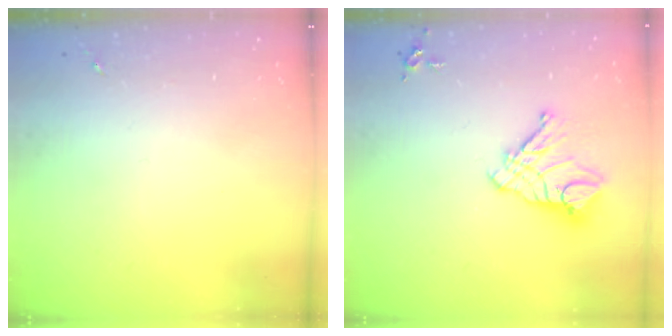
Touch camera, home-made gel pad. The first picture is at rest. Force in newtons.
{"total": 12.0, "press": 11.9, "slide": 1.1}